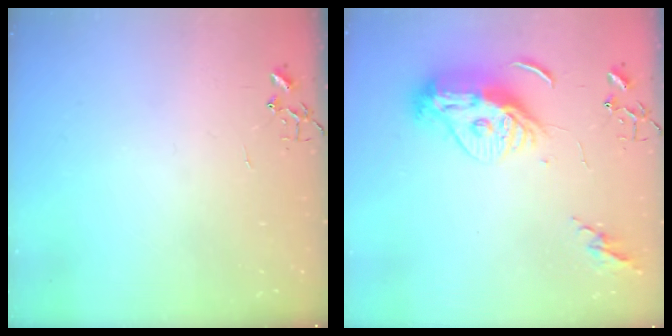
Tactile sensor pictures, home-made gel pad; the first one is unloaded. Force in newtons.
{"total": 13.5, "press": 13.4, "slide": 1.5}